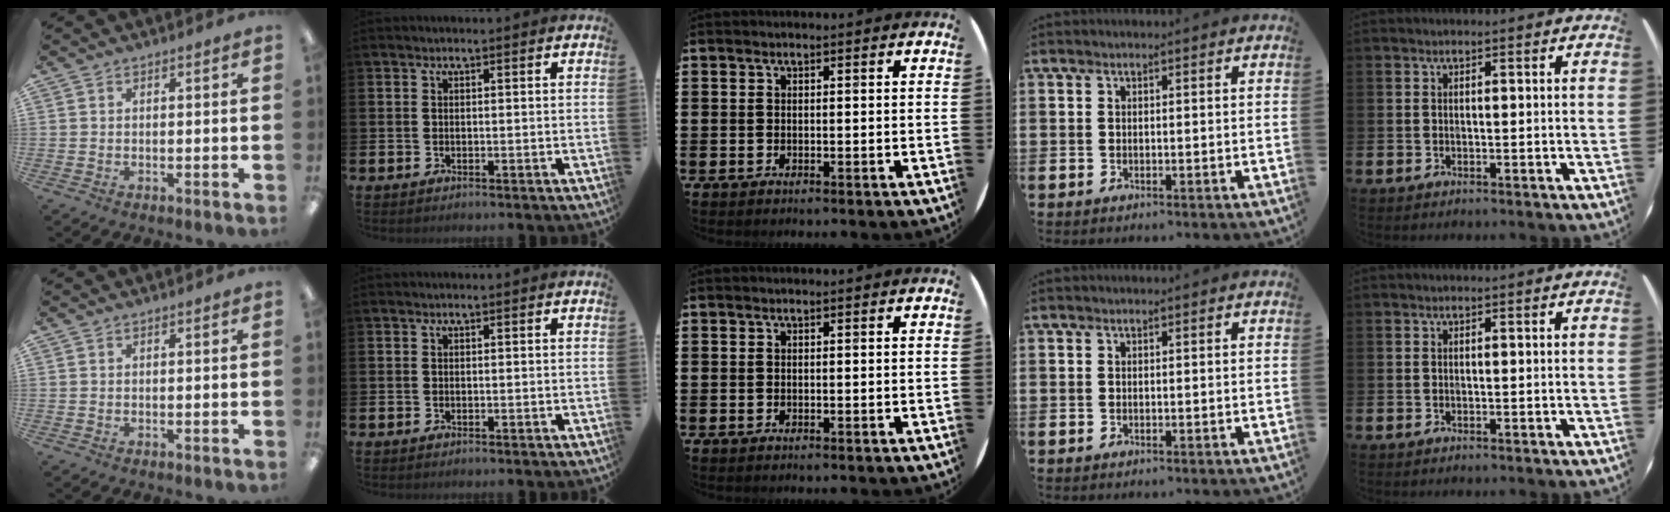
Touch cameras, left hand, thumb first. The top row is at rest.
{}